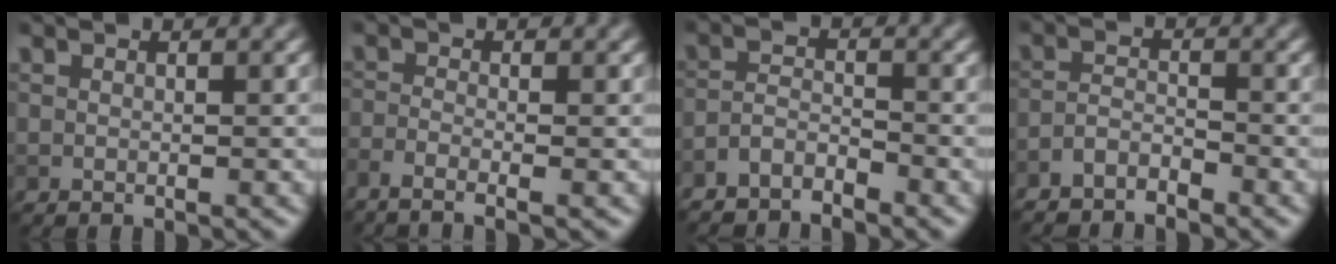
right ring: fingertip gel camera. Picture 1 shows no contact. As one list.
[{"total": 2.8, "force": [-2.0, 0.7, 1.9], "torque": [-0.044, -0.009, -0.045]}, {"total": 3.0, "force": [-2.8, 0.7, 0.9], "torque": [-0.020, -0.002, -0.063]}, {"total": 2.7, "force": [-2.5, 0.6, 0.8], "torque": [-0.018, -0.002, -0.056]}]